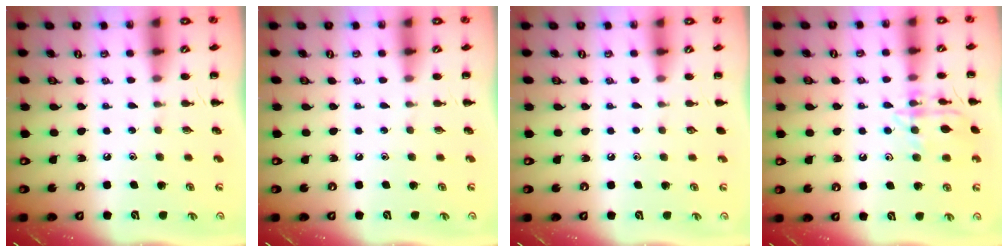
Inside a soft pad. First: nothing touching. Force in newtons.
{"total": 0.0}
{"total": 0.0}
{"total": 12.9, "press": 12.9, "slide": 0.5}